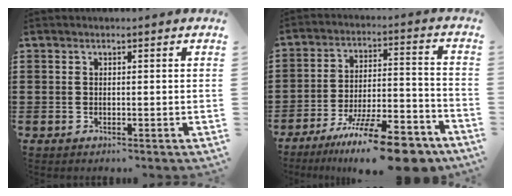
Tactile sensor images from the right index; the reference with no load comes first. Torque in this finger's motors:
{"motor_torque": [1.22, -0.92, 0.31, -0.01]}